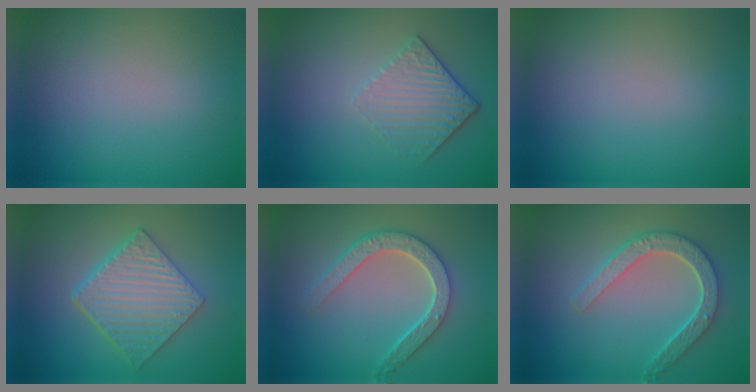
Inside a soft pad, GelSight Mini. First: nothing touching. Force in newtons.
{"total": 4.3, "press": 3.0, "slide": 3.1}
{"total": 0.0}
{"total": 6.4, "press": 4.5, "slide": 4.7}
{"total": 4.5, "press": 3.5, "slide": 2.7}
{"total": 4.7, "press": 3.7, "slide": 2.8}